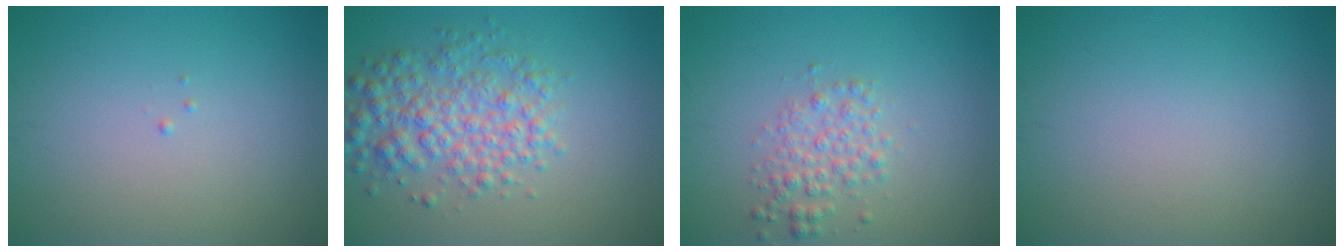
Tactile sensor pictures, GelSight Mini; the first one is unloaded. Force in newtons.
{"total": 5.1, "press": 5.1, "slide": 0.2}
{"total": 2.5, "press": 2.5, "slide": 0.0}
{"total": 0.0}